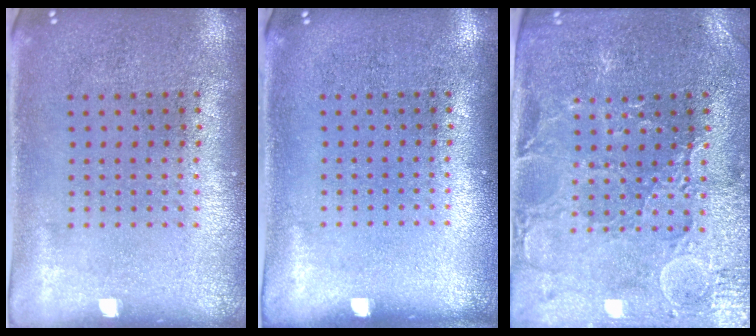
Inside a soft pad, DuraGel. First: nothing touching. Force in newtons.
{"total": 0.0}
{"total": 1.6, "press": 1.5, "slide": 0.5}